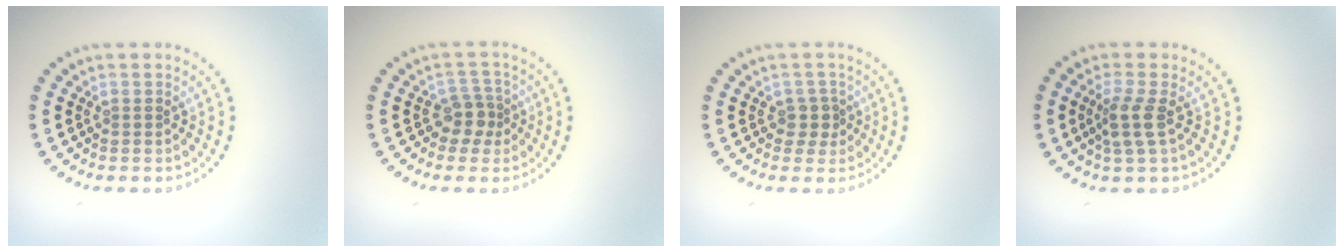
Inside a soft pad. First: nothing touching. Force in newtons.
{"total": 2.2, "press": 1.8, "slide": 1.3}
{"total": 1.8, "press": 1.4, "slide": 1.1}
{"total": 2.4, "press": 1.8, "slide": 1.5}